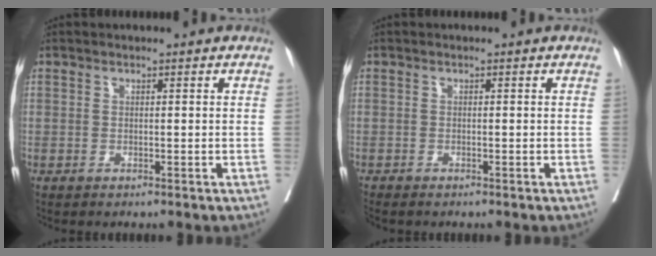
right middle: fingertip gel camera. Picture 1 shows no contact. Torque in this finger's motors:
{"motor_torque": [0.40, -0.47, 0.02, 0.02]}